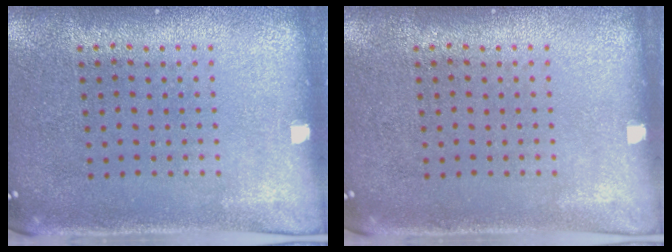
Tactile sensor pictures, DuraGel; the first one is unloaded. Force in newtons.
{"total": 0.0}